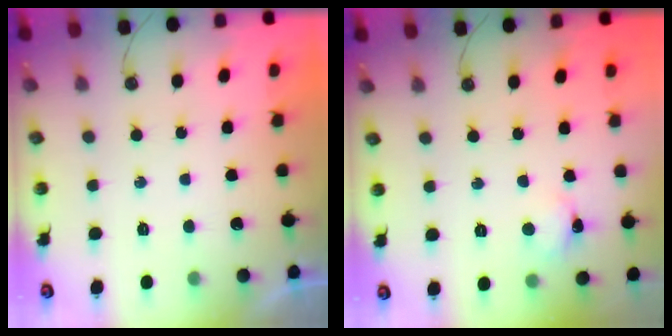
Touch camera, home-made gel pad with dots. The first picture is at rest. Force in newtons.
{"total": 3.0, "press": 3.0, "slide": 0.4}